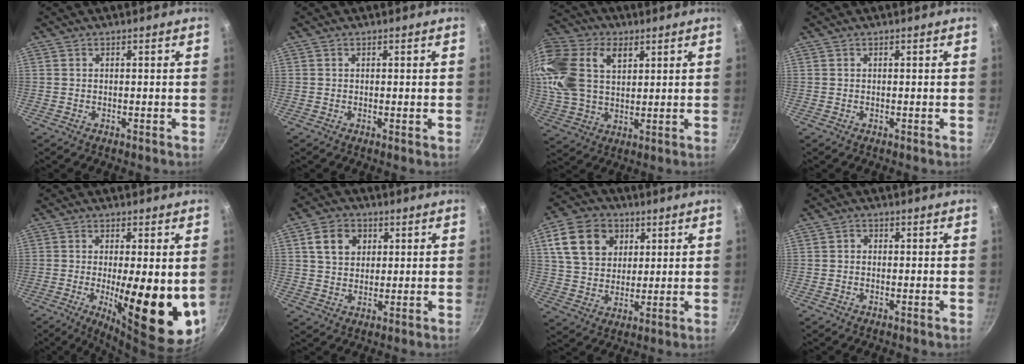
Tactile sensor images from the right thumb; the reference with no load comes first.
{"total": 0.5, "force": [0.1, 0.0, 0.5], "torque": [-0.009, -0.001, 0.000]}
{"total": 21.2, "force": [7.0, 14.2, 14.1], "torque": [-0.302, 0.012, 0.127]}
{"total": 0.0}
{"total": 16.9, "force": [-1.8, 4.7, 16.1], "torque": [-0.220, -0.022, -0.019]}
{"total": 7.3, "force": [2.4, 5.8, 3.7], "torque": [-0.045, 0.004, 0.038]}
{"total": 13.9, "force": [5.1, 10.7, 7.3], "torque": [-0.113, -0.003, 0.088]}
{"total": 1.0, "force": [-0.1, 0.9, 0.4], "torque": [-0.004, 0.006, -0.003]}